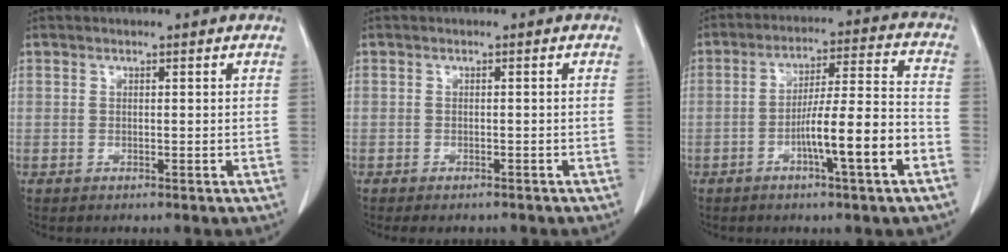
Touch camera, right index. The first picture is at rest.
{"total": 1.1, "force": [-0.9, 0.2, 0.6], "torque": [-0.008, -0.003, -0.010]}
{"total": 11.6, "force": [-4.4, -0.1, 10.7], "torque": [-0.176, 0.009, -0.072]}